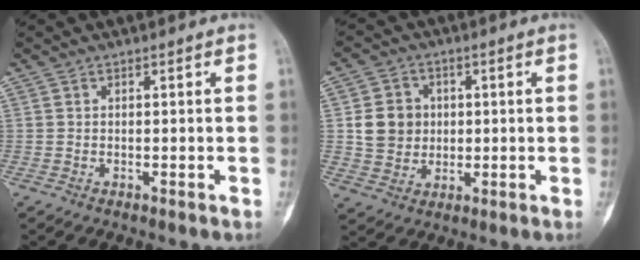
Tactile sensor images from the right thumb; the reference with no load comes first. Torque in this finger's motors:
{"motor_torque": [0.66, 0.72, 0.04, -0.30, 0.00]}